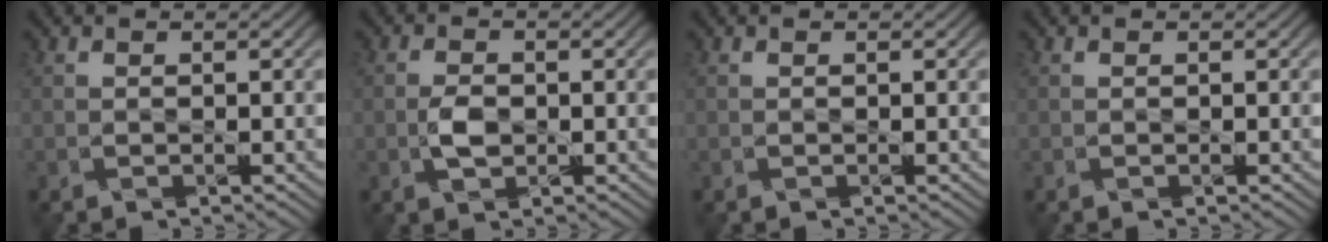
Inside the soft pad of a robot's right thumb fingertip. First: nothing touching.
{"total": 2.4, "force": [-0.7, 1.5, 1.8], "torque": [-0.036, 0.001, -0.018]}
{"total": 0.0}
{"total": 0.0}